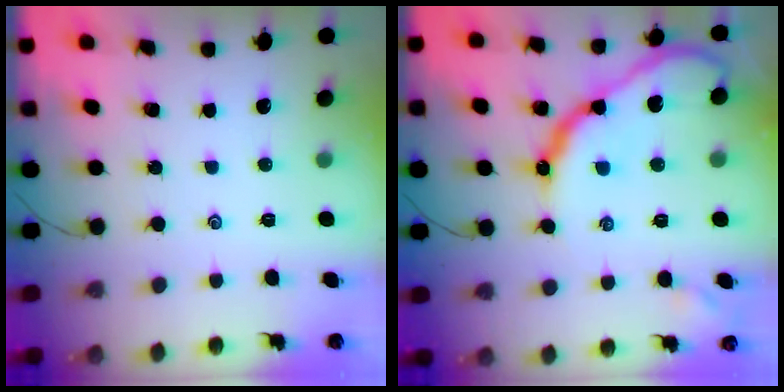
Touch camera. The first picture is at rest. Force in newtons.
{"total": 17.6, "press": 17.6, "slide": 1.6}